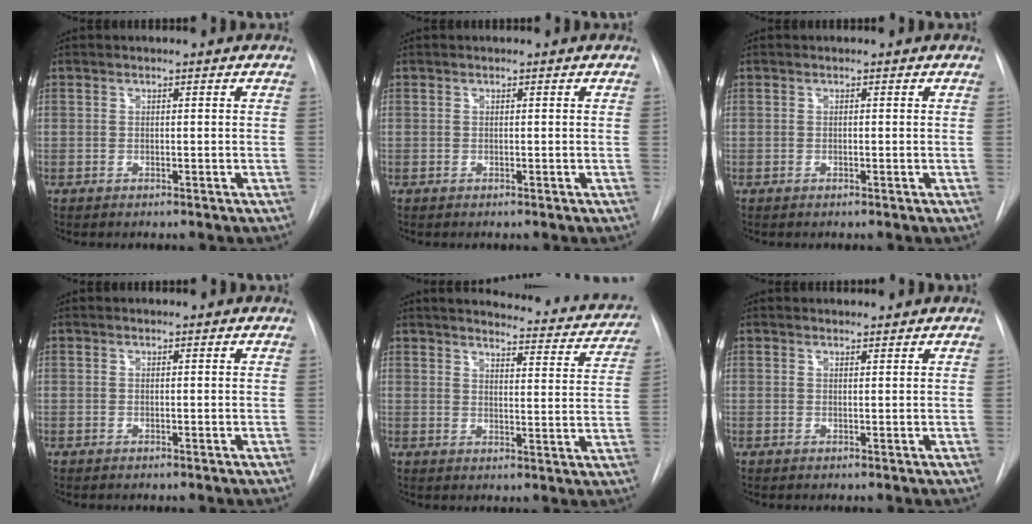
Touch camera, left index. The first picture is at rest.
{"total": 0.0}
{"total": 0.0}
{"total": 0.0}
{"total": 18.3, "force": [17.1, 3.5, 5.5], "torque": [-0.050, -0.051, 0.186]}
{"total": 1.9, "force": [1.9, 0.3, 0.2], "torque": [-0.009, 0.010, 0.027]}